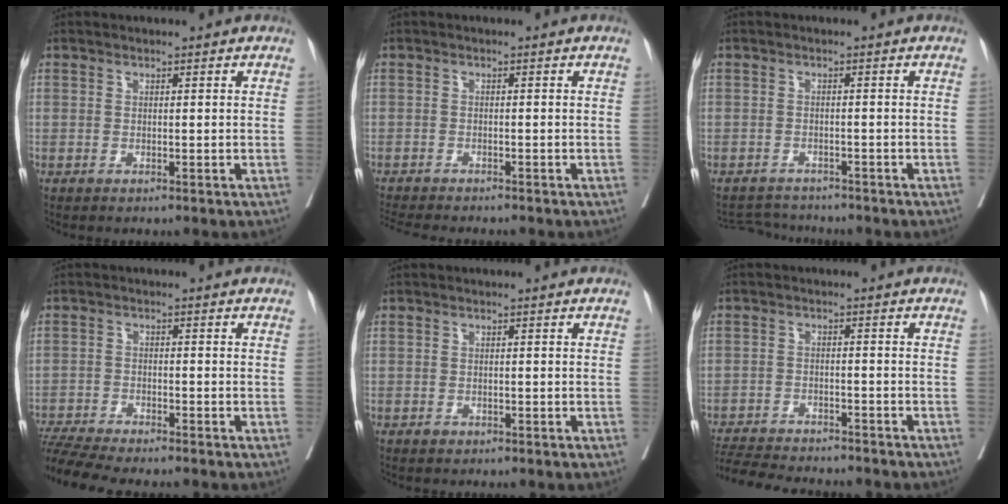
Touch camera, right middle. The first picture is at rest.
{"total": 7.5, "force": [-6.8, 0.8, 2.9], "torque": [-0.041, -0.010, -0.105]}
{"total": 4.1, "force": [-4.0, 0.5, -0.3], "torque": [0.006, -0.005, -0.066]}
{"total": 8.7, "force": [-8.1, 0.0, 3.3], "torque": [-0.057, -0.008, -0.136]}
{"total": 0.7, "force": [-0.5, 0.5, 0.2], "torque": [-0.001, 0.002, -0.007]}
{"total": 13.1, "force": [-12.0, 2.1, 4.6], "torque": [-0.085, -0.007, -0.175]}